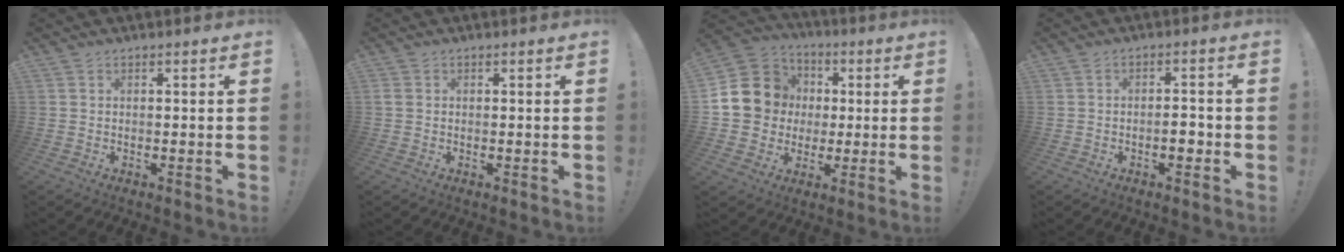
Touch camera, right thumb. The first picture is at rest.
{"total": 1.3, "force": [0.0, 1.1, 0.6], "torque": [-0.014, 0.006, 0.001]}
{"total": 14.4, "force": [1.5, 13.6, 4.7], "torque": [-0.080, 0.006, 0.054]}
{"total": 4.1, "force": [-1.8, 1.6, 3.3], "torque": [-0.044, 0.006, -0.032]}